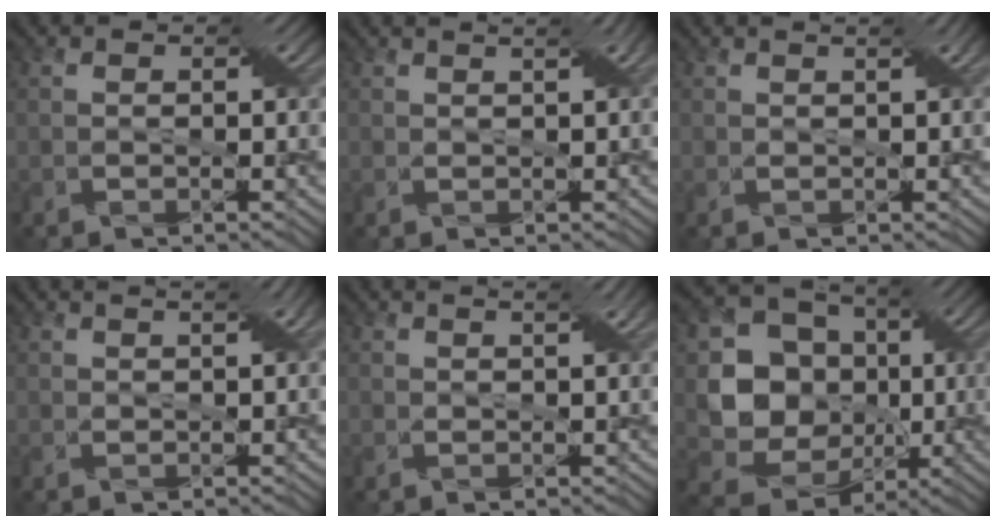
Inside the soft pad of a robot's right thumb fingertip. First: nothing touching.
{"total": 2.5, "force": [1.7, 0.0, 1.9], "torque": [-0.026, 0.012, 0.026]}
{"total": 1.2, "force": [1.0, -0.5, 0.5], "torque": [-0.008, 0.007, 0.019]}
{"total": 2.2, "force": [1.5, -0.2, 1.5], "torque": [-0.021, 0.011, 0.024]}
{"total": 1.7, "force": [1.4, -0.6, 0.8], "torque": [-0.017, 0.008, 0.024]}
{"total": 11.6, "force": [0.5, 10.1, 5.6], "torque": [-0.144, -0.024, 0.004]}